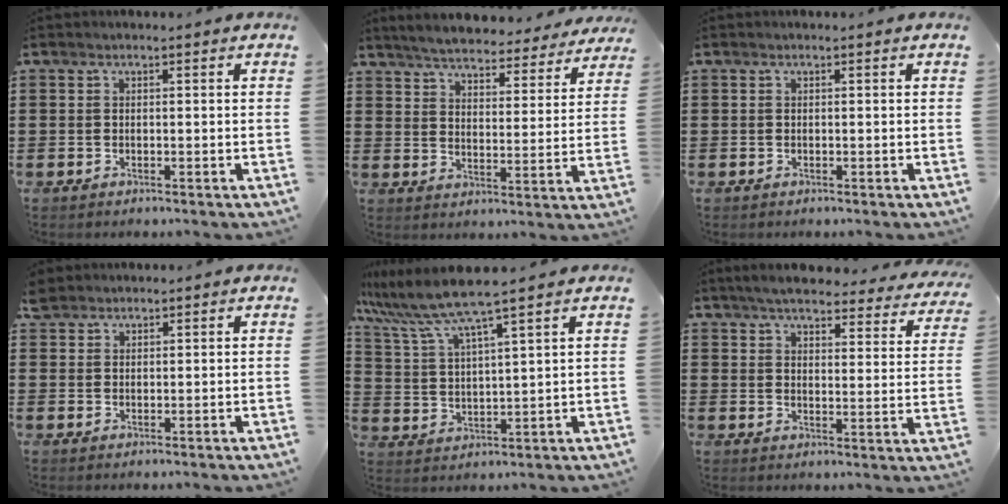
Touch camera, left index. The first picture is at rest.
{"total": 5.1, "force": [5.0, 0.0, 0.7], "torque": [-0.040, -0.036, 0.085]}
{"total": 0.0}
{"total": 2.4, "force": [2.1, 1.1, 0.3], "torque": [-0.014, 0.006, 0.043]}
{"total": 7.7, "force": [6.5, -0.5, 4.1], "torque": [-0.103, -0.035, 0.112]}
{"total": 5.1, "force": [4.8, 0.2, 1.8], "torque": [-0.055, -0.026, 0.081]}